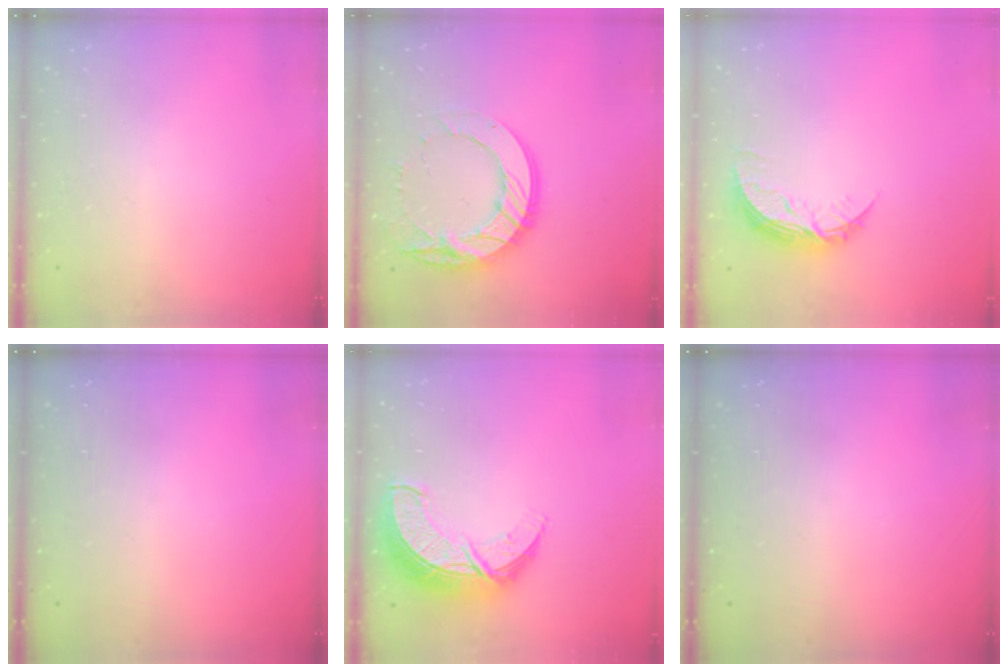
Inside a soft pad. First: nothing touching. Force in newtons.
{"total": 17.2, "press": 17.1, "slide": 1.3}
{"total": 8.2, "press": 8.2, "slide": 0.5}
{"total": 0.0}
{"total": 11.4, "press": 11.4, "slide": 0.8}
{"total": 0.0}